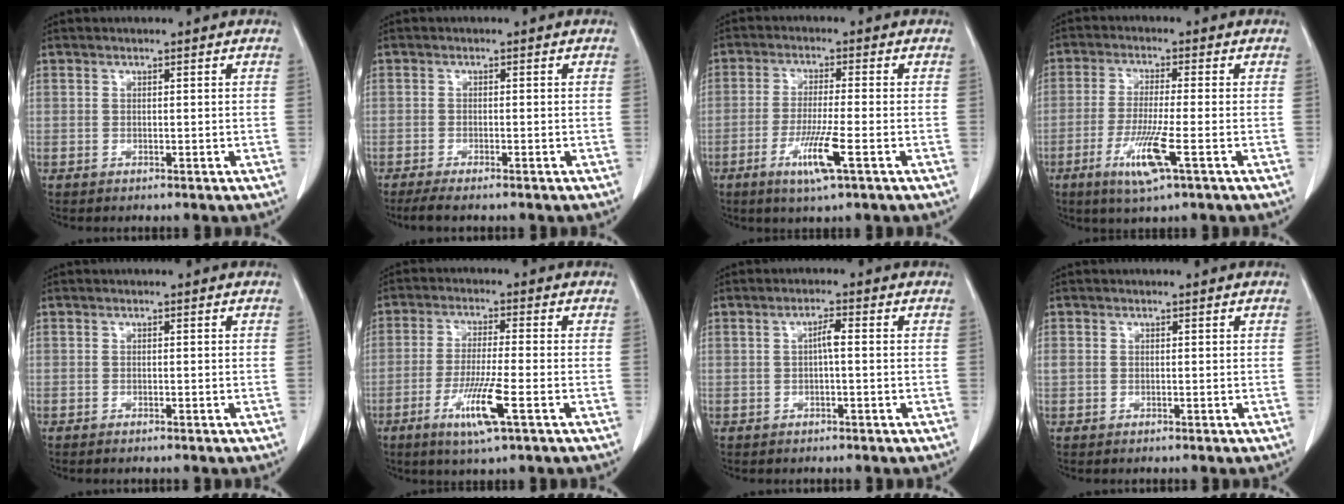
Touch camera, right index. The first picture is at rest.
{"total": 4.0, "force": [-3.3, 0.2, 2.2], "torque": [-0.034, -0.008, -0.050]}
{"total": 6.9, "force": [-2.9, -0.2, 6.2], "torque": [-0.120, -0.016, -0.051]}
{"total": 7.7, "force": [-3.1, 0.0, 7.0], "torque": [-0.138, -0.020, -0.056]}
{"total": 0.9, "force": [-0.8, 0.0, 0.5], "torque": [-0.011, -0.002, -0.009]}
{"total": 8.1, "force": [-3.4, -0.1, 7.3], "torque": [-0.141, -0.018, -0.060]}
{"total": 2.0, "force": [-0.1, 0.2, 2.0], "torque": [-0.035, 0.004, -0.001]}
{"total": 1.0, "force": [0.2, 0.9, 0.4], "torque": [-0.007, 0.014, 0.006]}